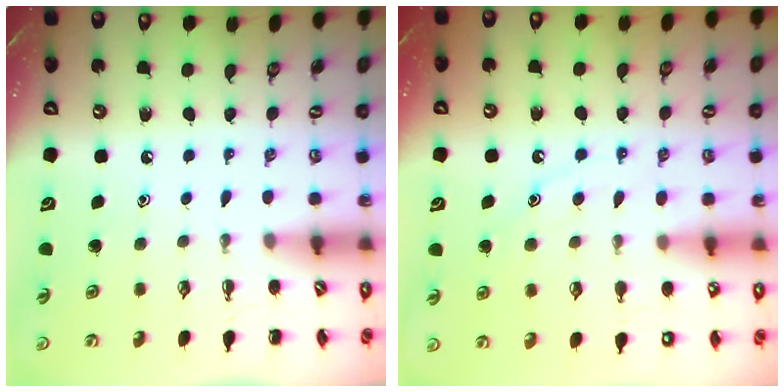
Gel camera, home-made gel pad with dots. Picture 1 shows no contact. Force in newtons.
{"total": 10.4, "press": 10.3, "slide": 1.4}